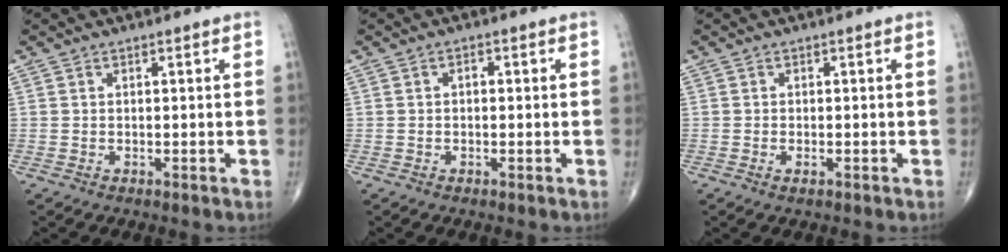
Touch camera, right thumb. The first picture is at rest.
{"total": 1.1, "force": [0.0, 0.7, 0.9], "torque": [-0.008, 0.005, -0.004]}
{"total": 1.0, "force": [-0.5, 0.4, 0.8], "torque": [-0.014, 0.000, -0.007]}